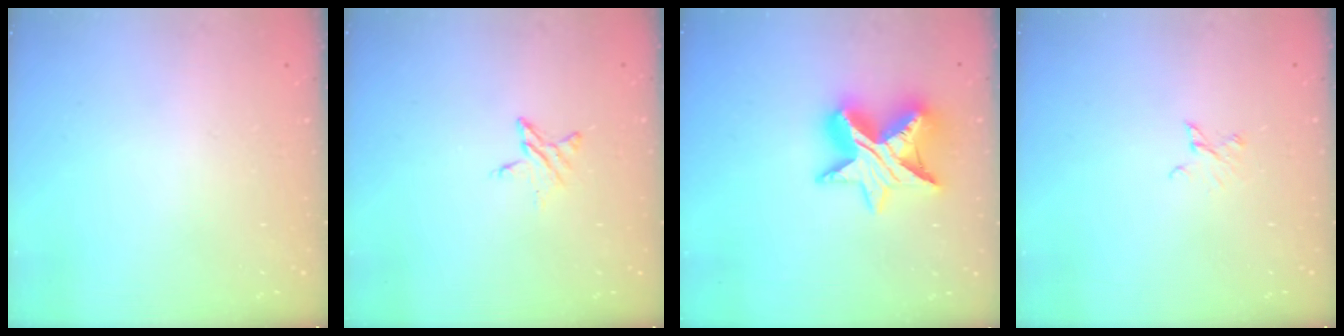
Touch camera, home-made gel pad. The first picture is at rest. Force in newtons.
{"total": 5.0, "press": 5.0, "slide": 0.6}
{"total": 14.0, "press": 13.9, "slide": 1.0}
{"total": 2.1, "press": 2.1, "slide": 0.3}